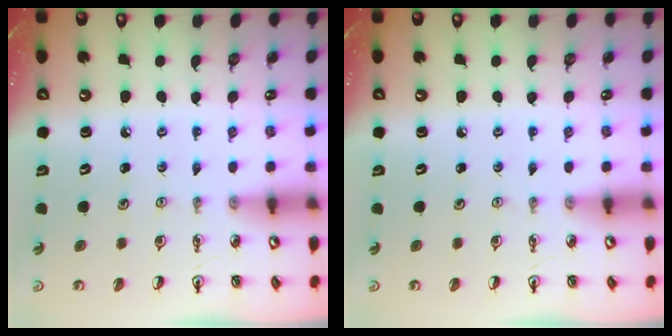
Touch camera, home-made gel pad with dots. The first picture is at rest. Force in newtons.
{"total": 0.0}